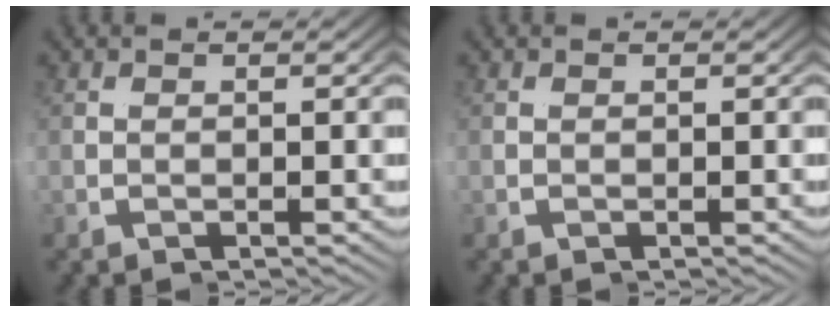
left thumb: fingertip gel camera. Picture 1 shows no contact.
{"total": 0.0}